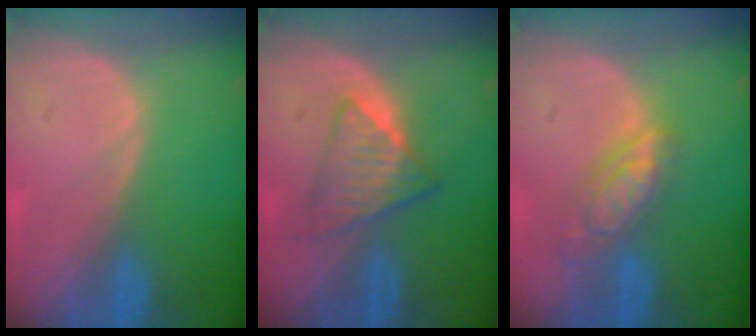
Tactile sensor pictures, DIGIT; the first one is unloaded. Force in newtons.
{"total": 5.9, "press": 5.4, "slide": 2.3}
{"total": 5.7, "press": 5.0, "slide": 2.7}